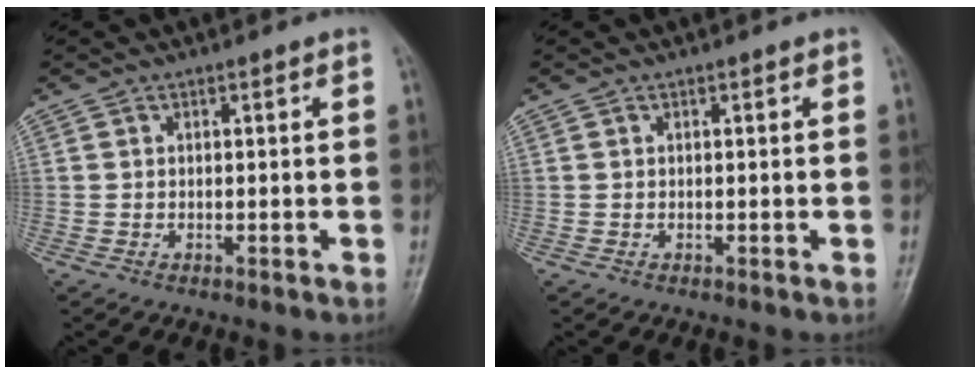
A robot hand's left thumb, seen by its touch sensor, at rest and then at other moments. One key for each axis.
{"total": 0.0}